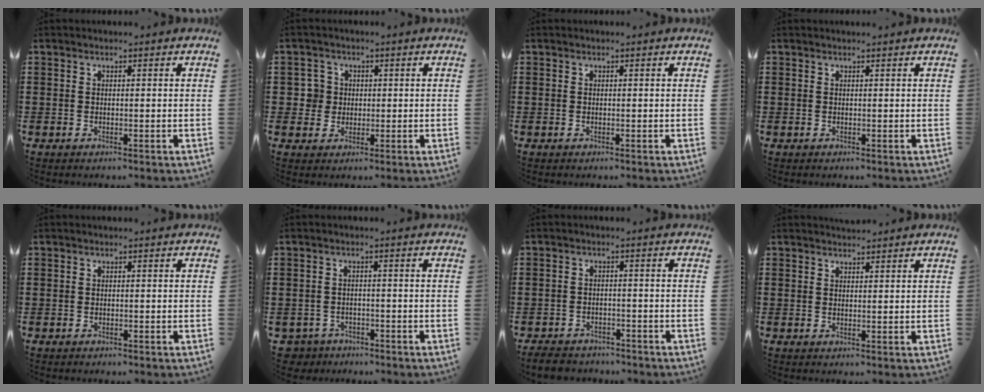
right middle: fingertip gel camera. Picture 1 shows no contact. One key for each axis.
{"total": 4.0, "fx": 0.2, "fy": 4.0, "fz": 0.8, "tx": -0.035, "ty": 0.012, "tz": 0.002}
{"total": 0.0}
{"total": 0.0}
{"total": 0.6, "fx": -0.5, "fy": 0.2, "fz": 0.0, "tx": -0.001, "ty": 0.000, "tz": -0.011}
{"total": 2.6, "fx": -2.4, "fy": 0.8, "fz": -0.2, "tx": -0.015, "ty": -0.006, "tz": -0.057}
{"total": 3.4, "fx": -3.3, "fy": 0.8, "fz": 0.3, "tx": -0.018, "ty": -0.003, "tz": -0.070}
{"total": 1.4, "fx": 1.4, "fy": 0.3, "fz": 0.1, "tx": -0.005, "ty": 0.001, "tz": 0.026}